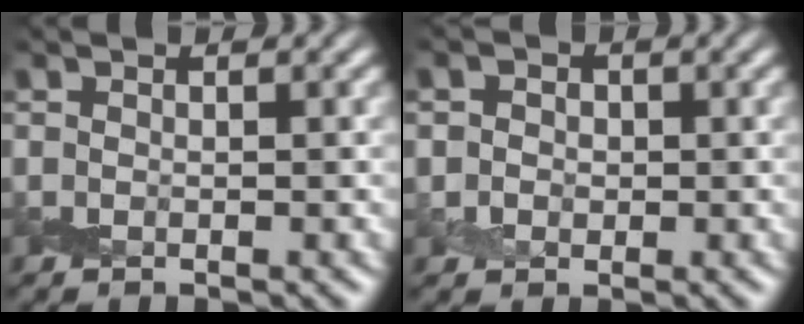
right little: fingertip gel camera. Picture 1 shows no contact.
{"total": 2.0, "force": [0.1, 1.8, 0.8], "torque": [0.004, 0.005, -0.006]}